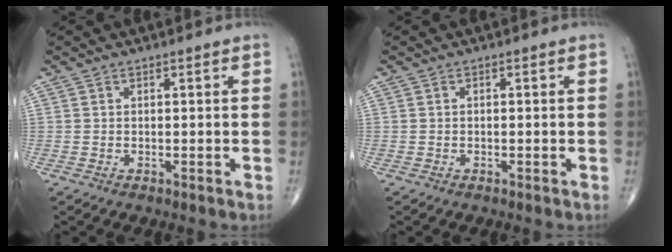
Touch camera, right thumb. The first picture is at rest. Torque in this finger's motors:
{"motor_torque": [0.06, 0.06, -0.05, -0.05, -0.01]}